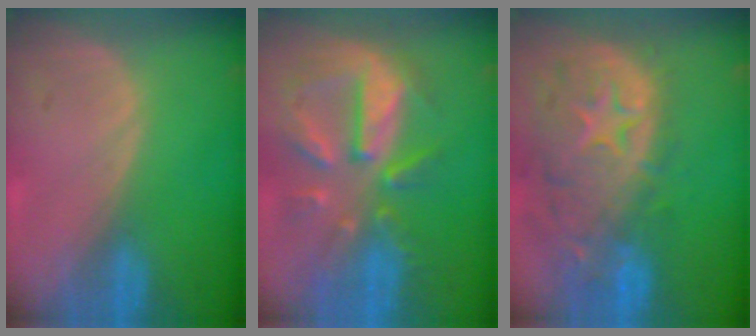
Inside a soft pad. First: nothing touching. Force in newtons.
{"total": 10.7, "press": 9.5, "slide": 5.0}
{"total": 14.0, "press": 11.2, "slide": 8.3}